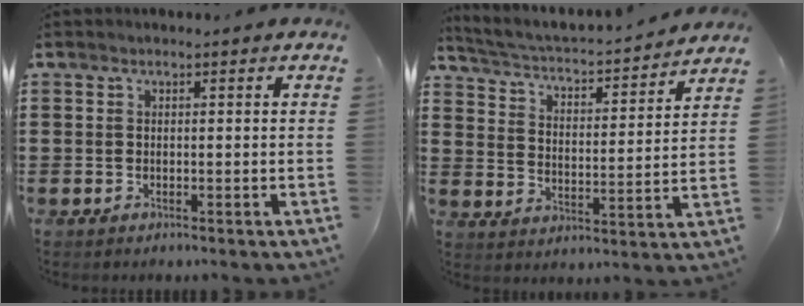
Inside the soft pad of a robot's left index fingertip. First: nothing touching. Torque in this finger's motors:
{"motor_torque": [-0.28, 0.27, 0.42, 0.13]}